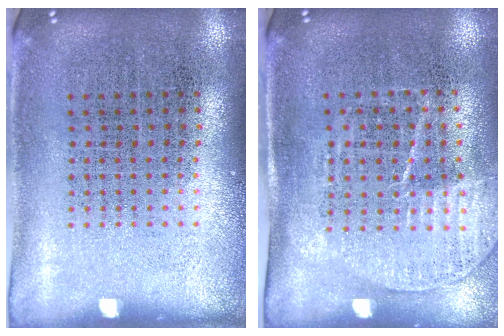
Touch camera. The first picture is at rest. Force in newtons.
{"total": 1.5, "press": 1.3, "slide": 0.8}